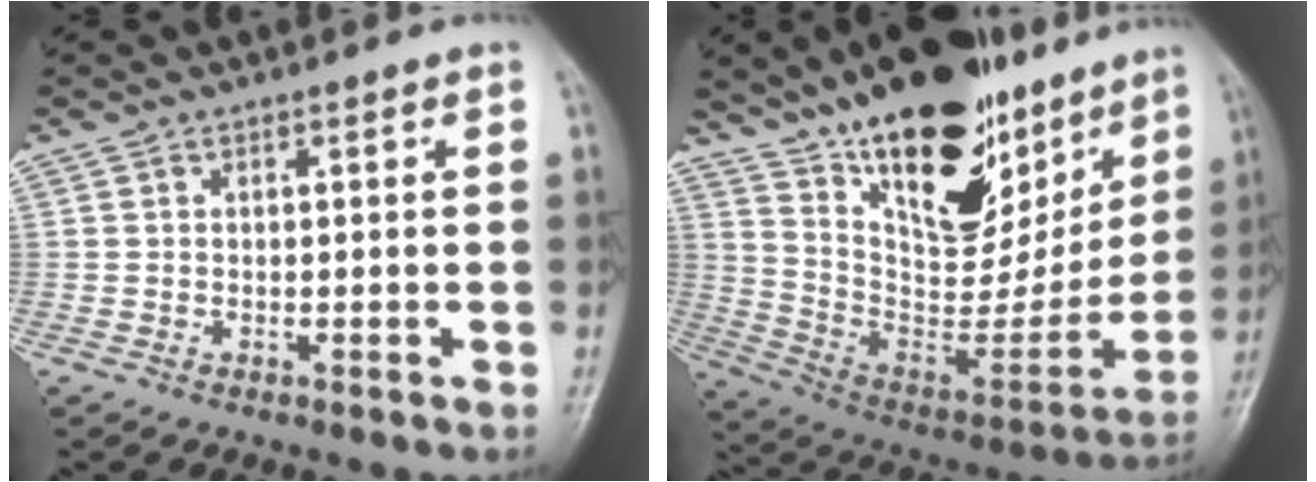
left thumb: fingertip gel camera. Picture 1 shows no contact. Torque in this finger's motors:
{"motor_torque": [2.19, 1.72, 1.66, -1.11, 0.49]}